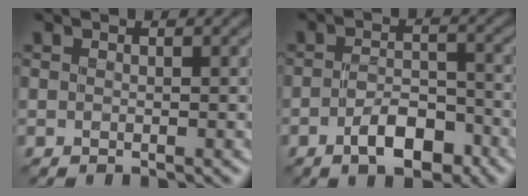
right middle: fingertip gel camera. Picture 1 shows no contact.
{"total": 4.3, "force": [-2.4, 1.9, 3.1], "torque": [-0.049, 0.005, -0.041]}